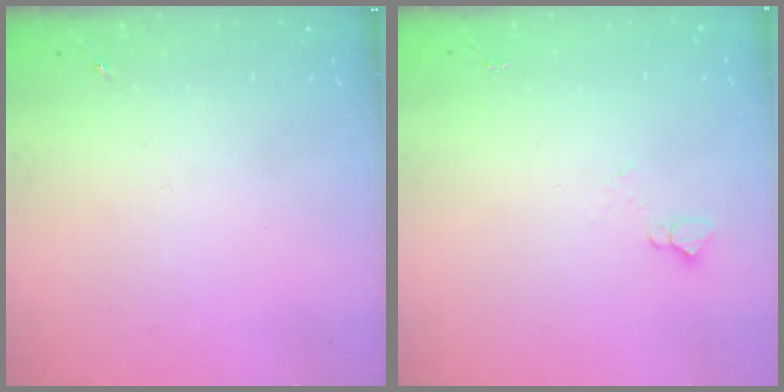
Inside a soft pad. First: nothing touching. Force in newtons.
{"total": 3.1, "press": 3.0, "slide": 0.3}